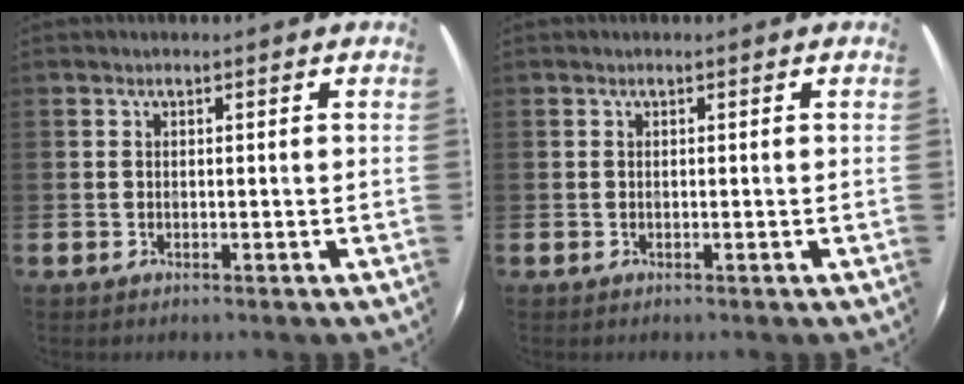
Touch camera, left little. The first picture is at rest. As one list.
[{"total": 0.0}]